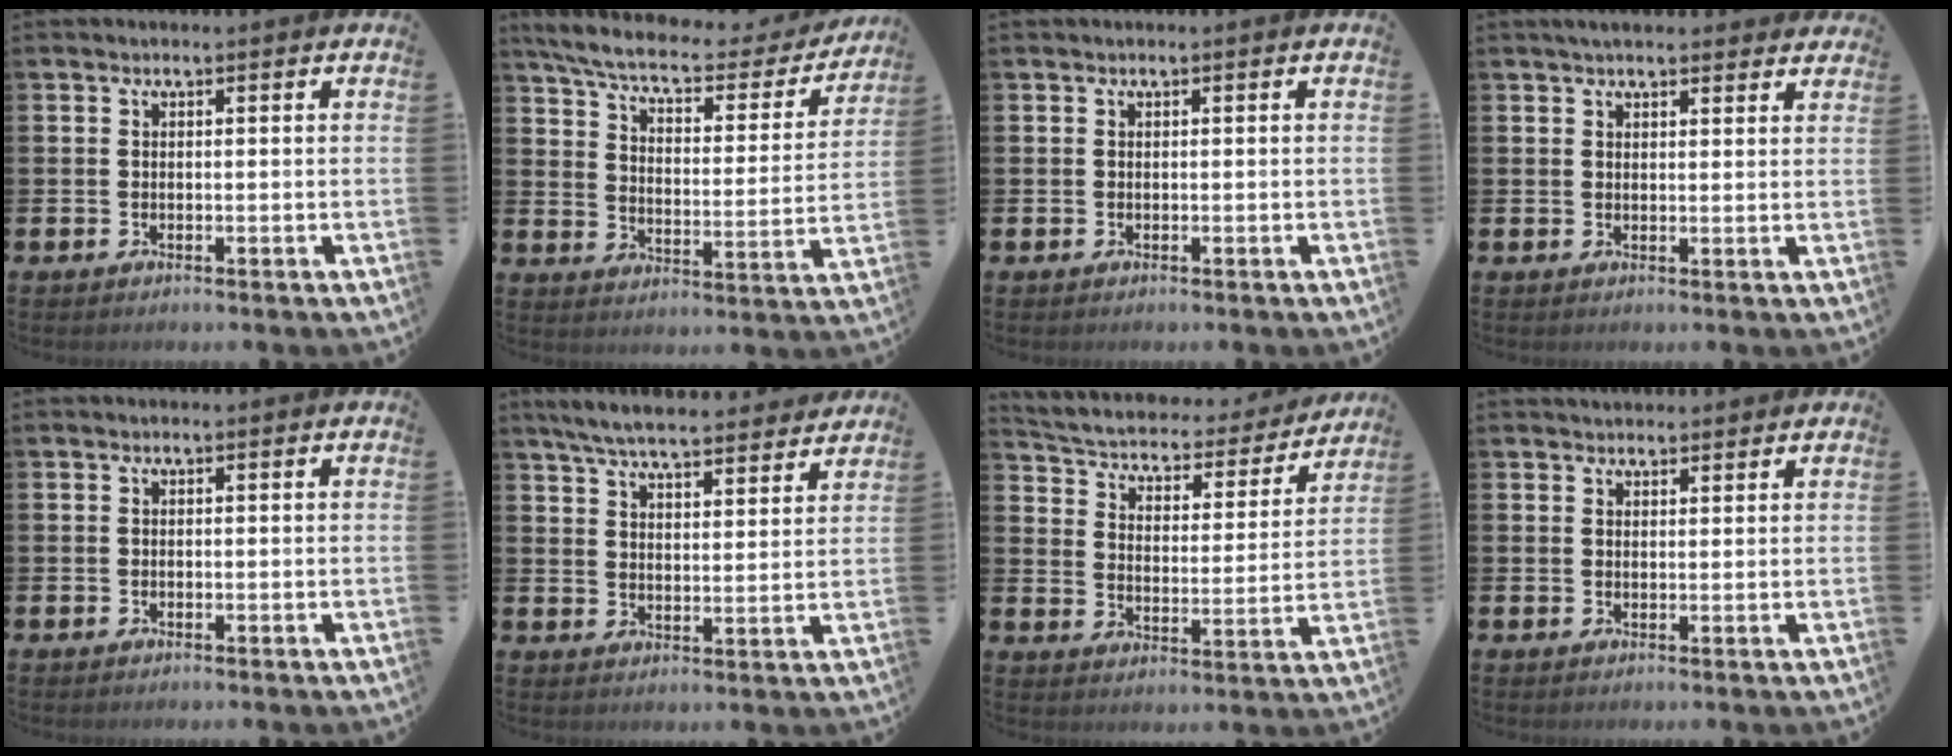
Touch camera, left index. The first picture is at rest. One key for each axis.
{"total": 7.0, "fx": 5.9, "fy": 1.6, "fz": 3.3, "tx": -0.092, "ty": -0.037, "tz": 0.096}
{"total": 0.0}
{"total": 2.9, "fx": 2.7, "fy": 0.8, "fz": 0.8, "tx": -0.018, "ty": -0.005, "tz": 0.049}
{"total": 0.0}
{"total": 6.6, "fx": 6.3, "fy": 0.7, "fz": 1.8, "tx": -0.052, "ty": -0.036, "tz": 0.110}
{"total": 4.2, "fx": 3.7, "fy": 1.6, "fz": 1.3, "tx": -0.051, "ty": -0.033, "tz": 0.052}
{"total": 2.2, "fx": 2.1, "fy": 0.6, "fz": 0.0, "tx": 0.007, "ty": -0.008, "tz": 0.038}